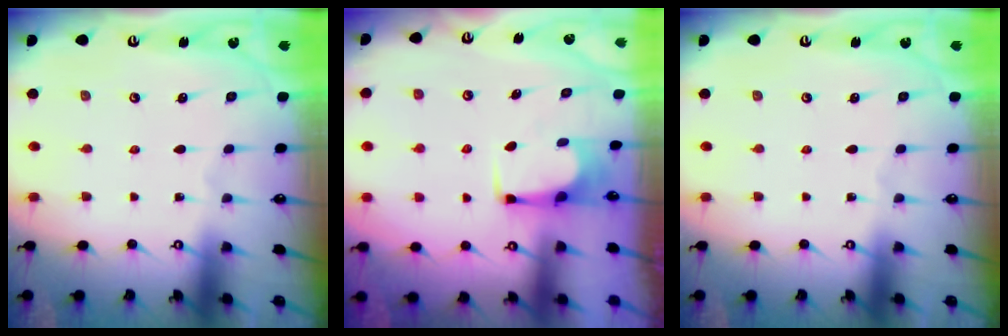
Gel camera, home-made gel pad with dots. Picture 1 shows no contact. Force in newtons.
{"total": 2.5, "press": 2.4, "slide": 0.4}
{"total": 0.0}